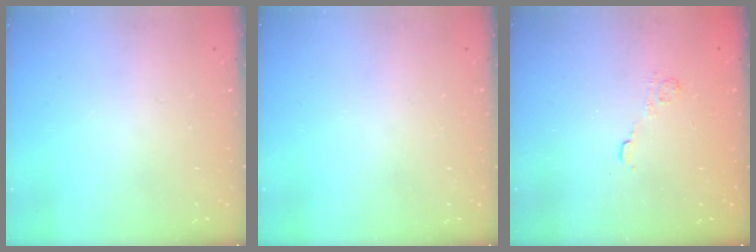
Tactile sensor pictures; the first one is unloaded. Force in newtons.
{"total": 0.0}
{"total": 3.0, "press": 2.6, "slide": 1.4}